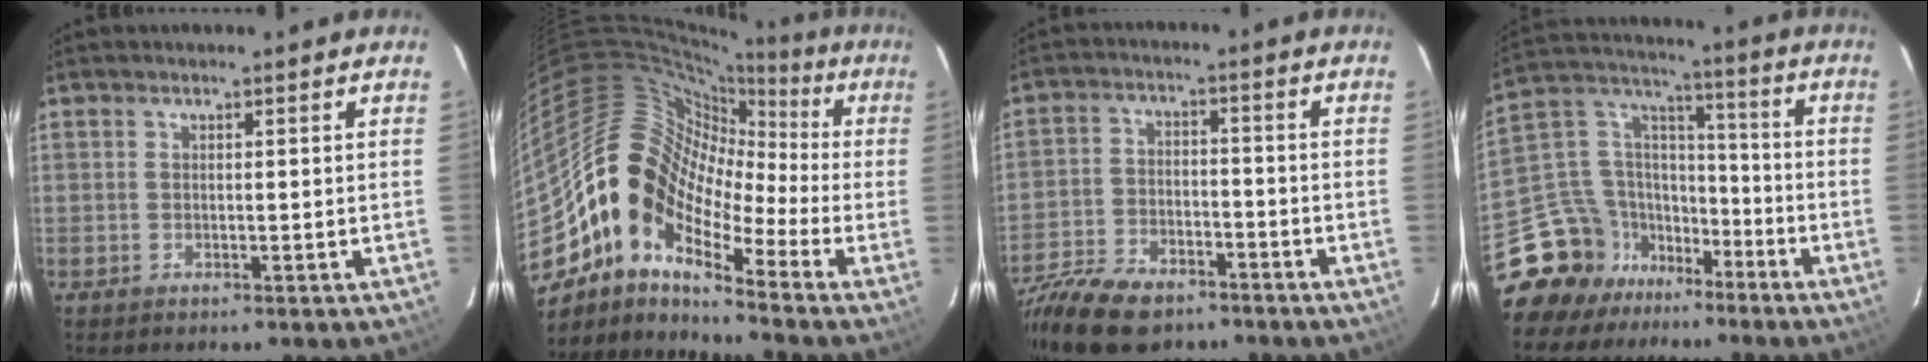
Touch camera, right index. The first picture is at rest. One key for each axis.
{"total": 14.8, "fx": -7.0, "fy": 9.2, "fz": 9.4, "tx": -0.160, "ty": 0.013, "tz": -0.158}
{"total": 17.1, "fx": -12.8, "fy": 7.9, "fz": 8.1, "tx": -0.202, "ty": -0.017, "tz": -0.226}
{"total": 15.2, "fx": -11.3, "fy": 9.7, "fz": 2.9, "tx": -0.085, "ty": 0.066, "tz": -0.194}